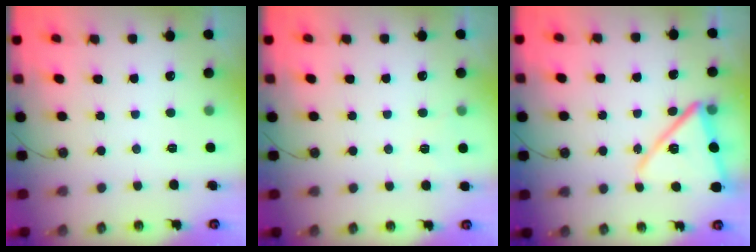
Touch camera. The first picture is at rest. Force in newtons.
{"total": 3.2, "press": 2.7, "slide": 1.6}
{"total": 15.1, "press": 15.1, "slide": 1.1}